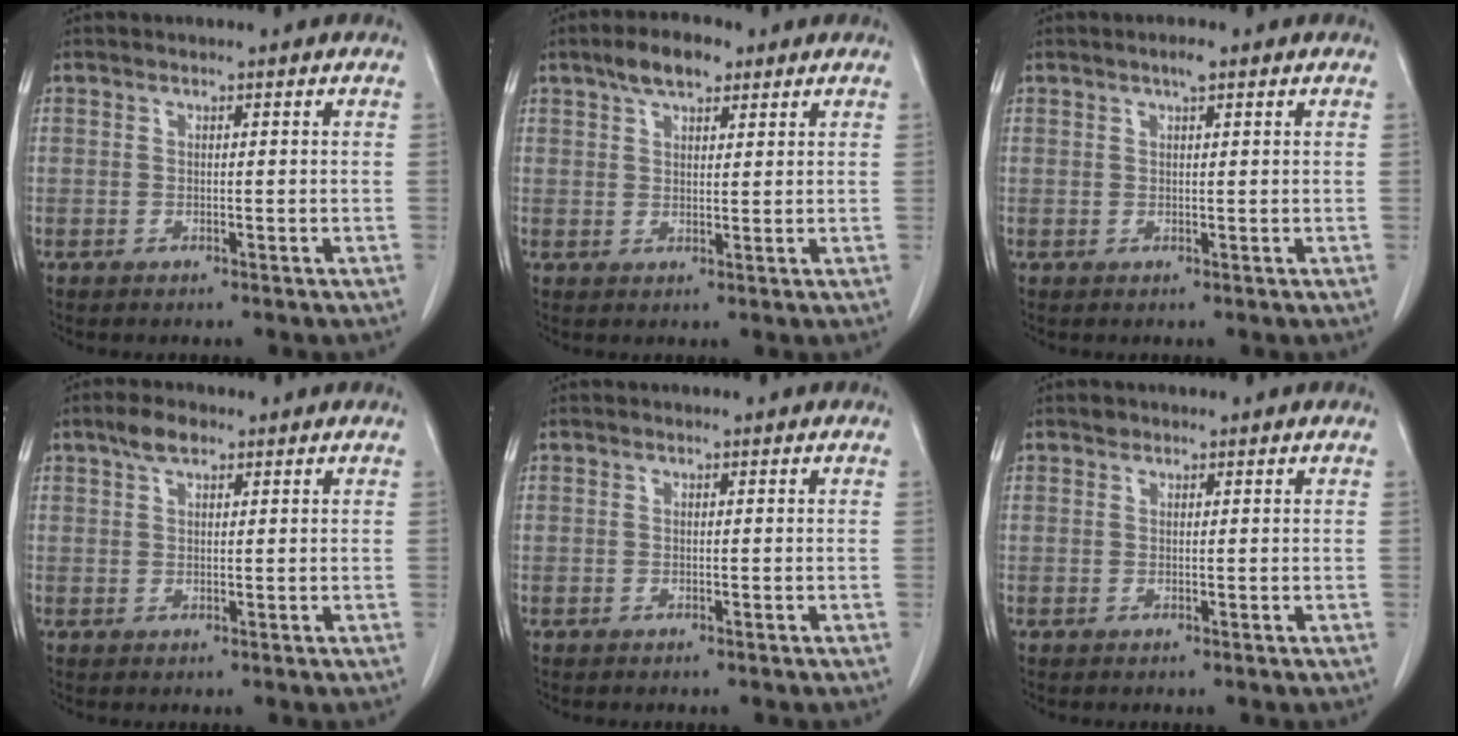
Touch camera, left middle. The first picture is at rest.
{"total": 5.5, "force": [3.6, 2.2, 3.5], "torque": [-0.065, 0.016, 0.062]}
{"total": 1.5, "force": [0.9, 0.2, 1.1], "torque": [-0.022, 0.003, 0.015]}
{"total": 3.1, "force": [2.0, 1.3, 1.9], "torque": [-0.041, 0.009, 0.038]}
{"total": 0.0}
{"total": 0.8, "force": [0.6, 0.5, 0.1], "torque": [-0.002, 0.002, 0.008]}